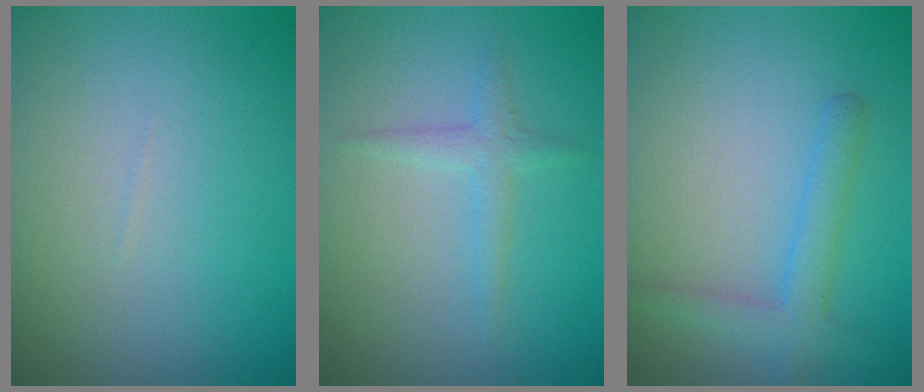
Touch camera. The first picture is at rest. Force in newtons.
{"total": 1.6, "press": 1.6, "slide": 0.1}
{"total": 2.7, "press": 2.7, "slide": 0.1}